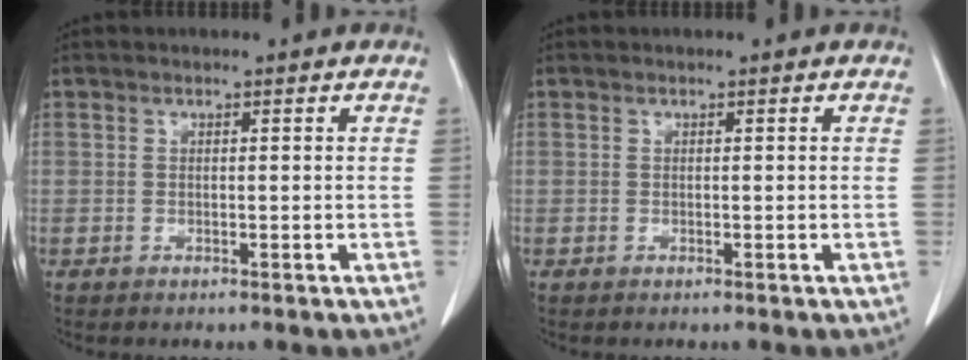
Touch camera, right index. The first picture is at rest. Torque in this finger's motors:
{"motor_torque": [0.00, 0.00, 0.00, 0.00]}